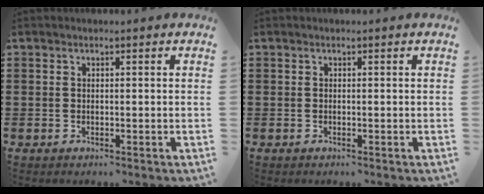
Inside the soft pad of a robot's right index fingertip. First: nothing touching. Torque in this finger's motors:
{"motor_torque": [0.57, 0.99, 0.00, 0.00]}